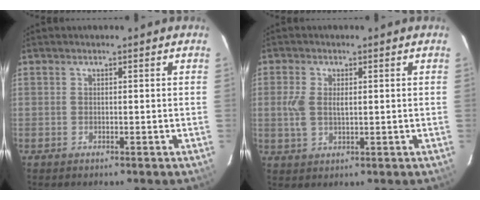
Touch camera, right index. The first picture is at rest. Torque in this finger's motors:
{"motor_torque": [0.22, 0.07, 0.12, 0.06]}